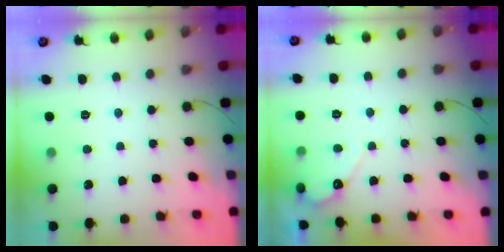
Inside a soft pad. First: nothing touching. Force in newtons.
{"total": 4.6, "press": 4.6, "slide": 0.3}